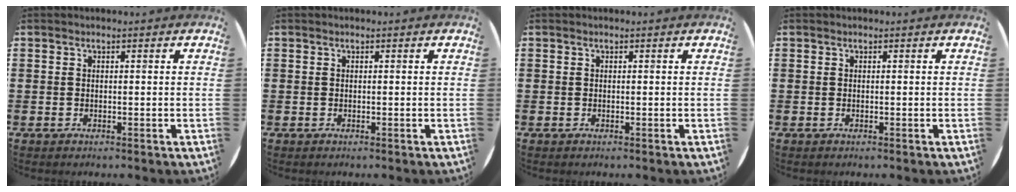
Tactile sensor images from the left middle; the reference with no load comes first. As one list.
[{"total": 0.0}, {"total": 0.0}, {"total": 0.0}]